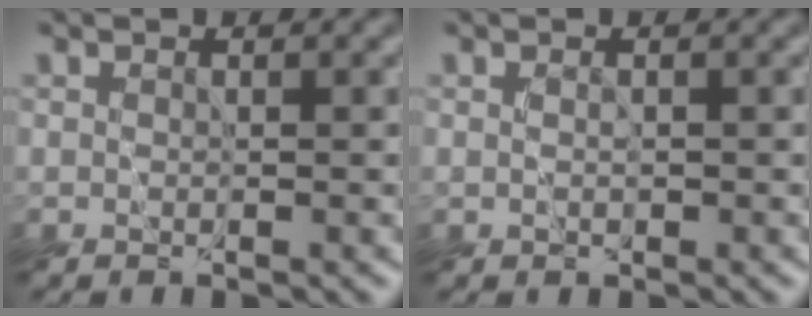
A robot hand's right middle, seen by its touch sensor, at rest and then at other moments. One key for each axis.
{"total": 0.0}